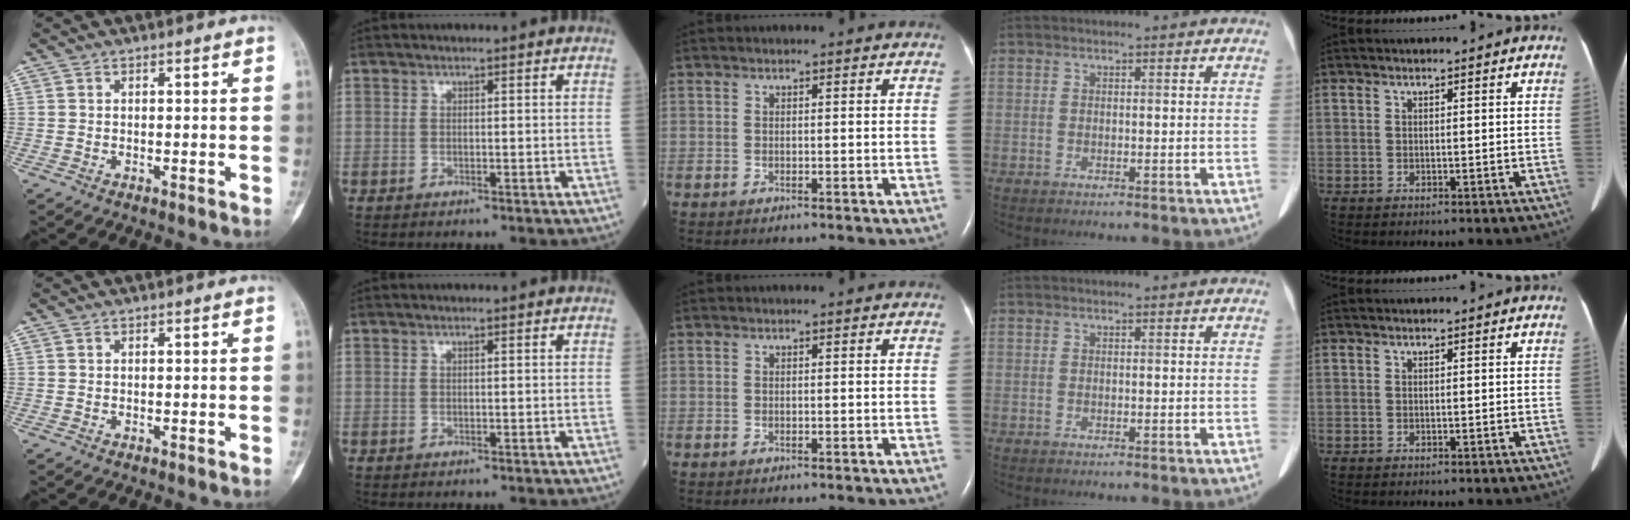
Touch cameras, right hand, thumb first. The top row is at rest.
{}